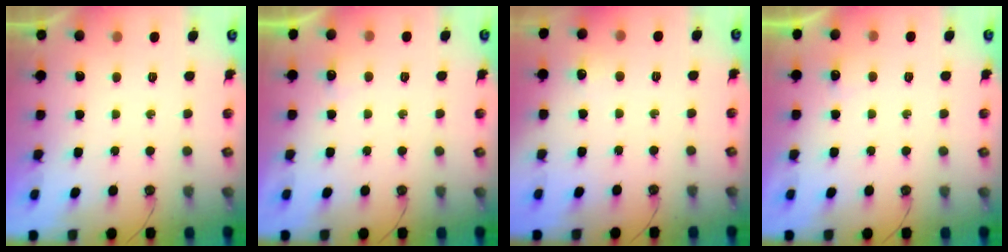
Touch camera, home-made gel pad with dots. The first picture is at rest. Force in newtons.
{"total": 6.9, "press": 2.7, "slide": 6.4}
{"total": 4.9, "press": 4.9, "slide": 0.7}
{"total": 6.9, "press": 2.7, "slide": 6.4}